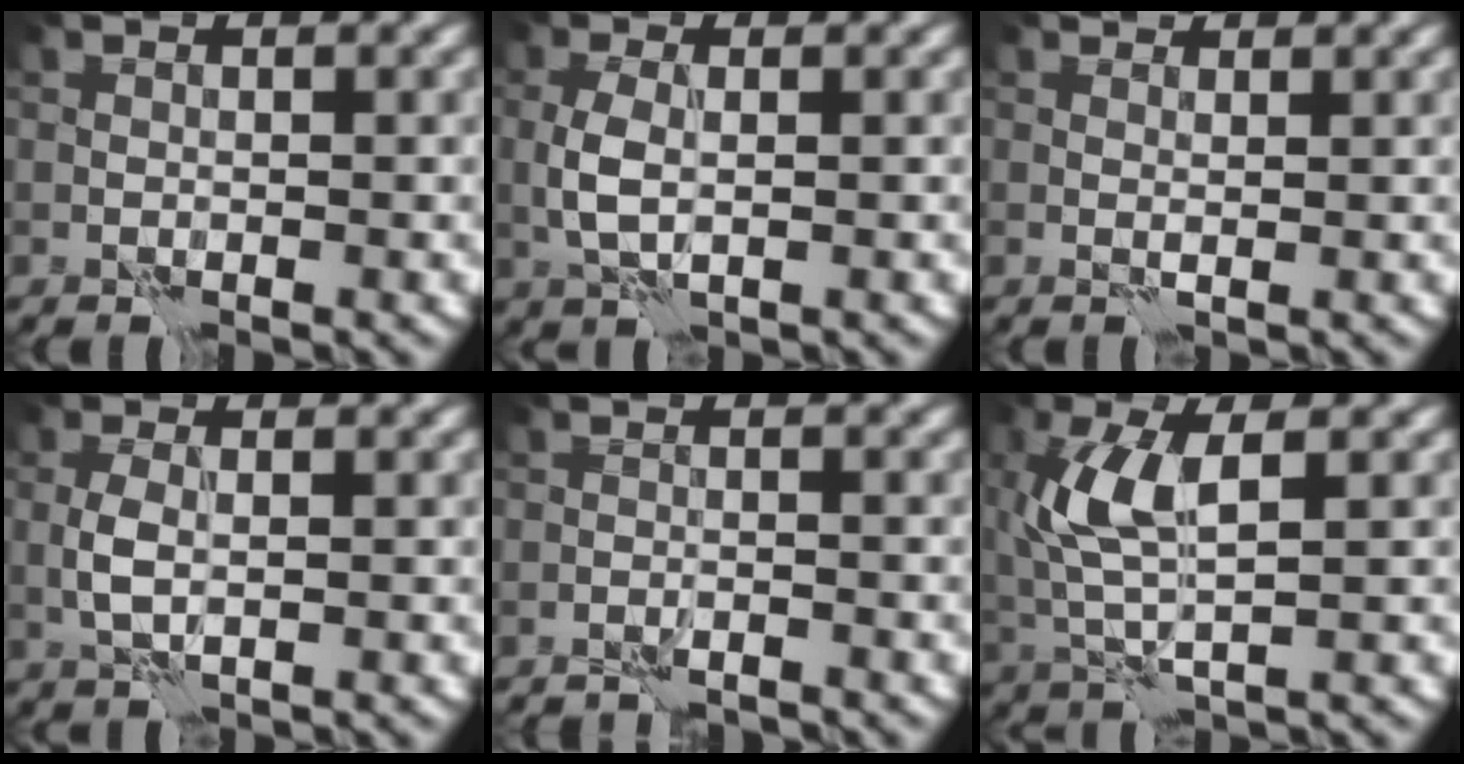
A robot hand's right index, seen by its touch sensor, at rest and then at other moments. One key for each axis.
{"total": 2.7, "fx": 0.2, "fy": 1.3, "fz": 2.3, "tx": -0.056, "ty": -0.001, "tz": 0.004}
{"total": 1.2, "fx": 0.9, "fy": 0.5, "fz": 0.6, "tx": -0.016, "ty": -0.001, "tz": 0.011}
{"total": 2.1, "fx": 0.1, "fy": 0.9, "fz": 1.9, "tx": -0.044, "ty": -0.001, "tz": 0.000}
{"total": 1.4, "fx": -1.4, "fy": -0.2, "fz": 0.2, "tx": -0.006, "ty": 0.003, "tz": -0.024}
{"total": 5.4, "fx": 1.3, "fy": 1.8, "fz": 4.9, "tx": -0.117, "ty": 0.004, "tz": 0.024}